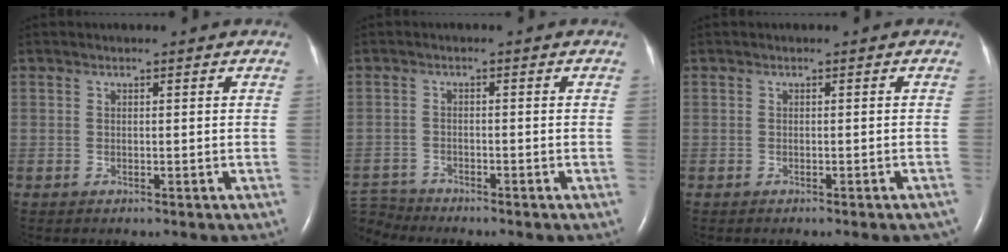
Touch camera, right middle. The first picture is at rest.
{"total": 4.9, "force": [-4.8, 0.5, -0.3], "torque": [0.000, -0.008, -0.095]}
{"total": 2.5, "force": [-2.1, 0.2, 1.3], "torque": [-0.007, -0.003, -0.023]}